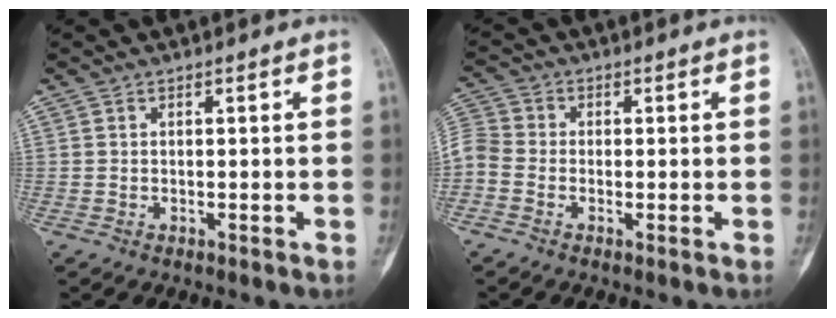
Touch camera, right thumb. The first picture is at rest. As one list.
[{"total": 6.8, "force": [-1.5, 5.2, 4.1], "torque": [-0.101, 0.012, -0.045]}]